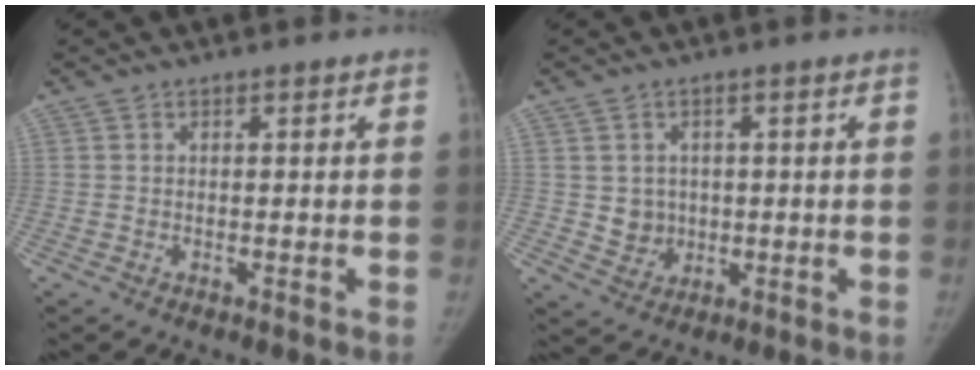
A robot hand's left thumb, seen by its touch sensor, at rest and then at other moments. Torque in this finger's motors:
{"motor_torque": [-0.01, 0.10, 0.33, -0.32, -0.02]}